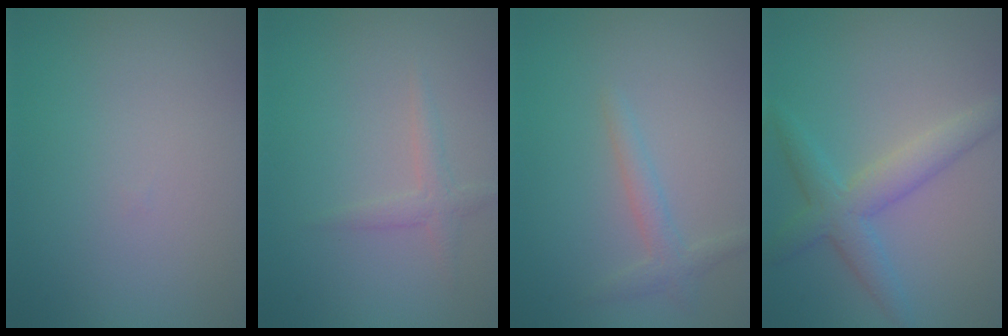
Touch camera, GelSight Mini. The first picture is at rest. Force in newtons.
{"total": 1.5, "press": 1.5, "slide": 0.0}
{"total": 1.7, "press": 1.7, "slide": 0.1}
{"total": 3.9, "press": 3.9, "slide": 0.1}